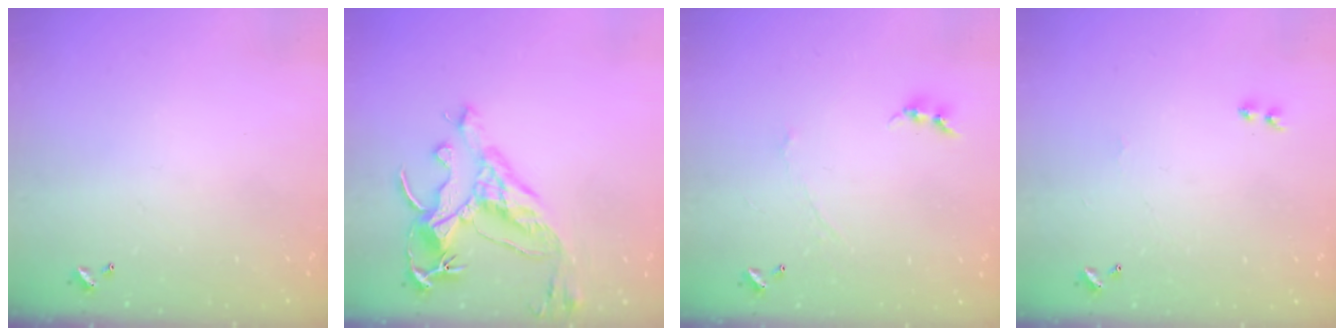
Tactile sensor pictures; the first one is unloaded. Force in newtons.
{"total": 7.3, "press": 7.2, "slide": 1.6}
{"total": 1.3, "press": 1.2, "slide": 0.5}
{"total": 1.8, "press": 1.7, "slide": 0.6}